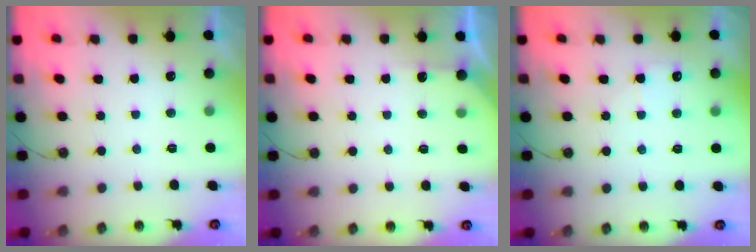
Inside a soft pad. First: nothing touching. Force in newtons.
{"total": 3.0, "press": 3.0, "slide": 0.3}
{"total": 3.7, "press": 3.7, "slide": 0.4}